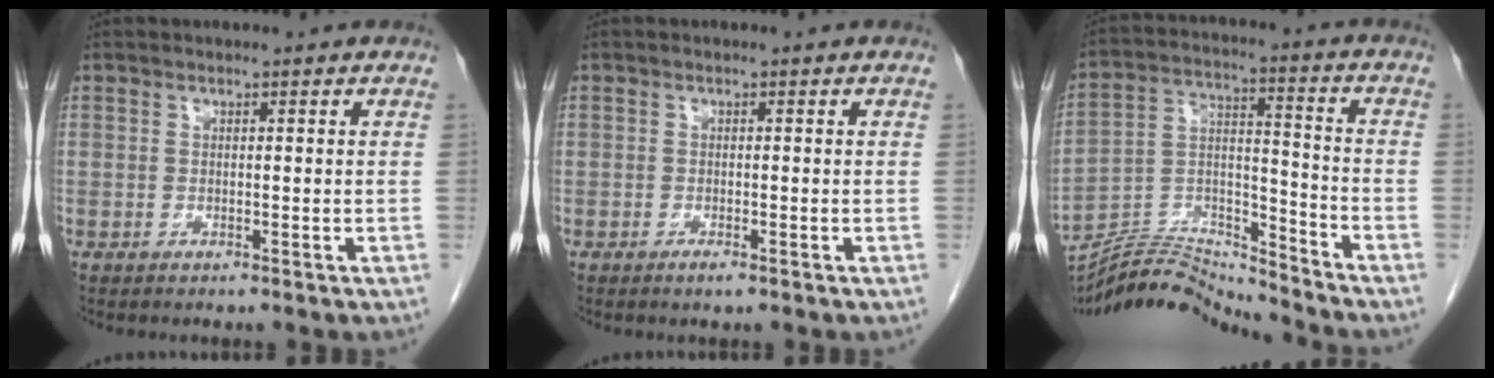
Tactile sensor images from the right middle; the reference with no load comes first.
{"total": 1.0, "force": [-0.7, 0.3, 0.7], "torque": [-0.013, -0.002, -0.010]}
{"total": 13.2, "force": [-13.2, -0.7, 0.7], "torque": [-0.015, 0.038, -0.241]}